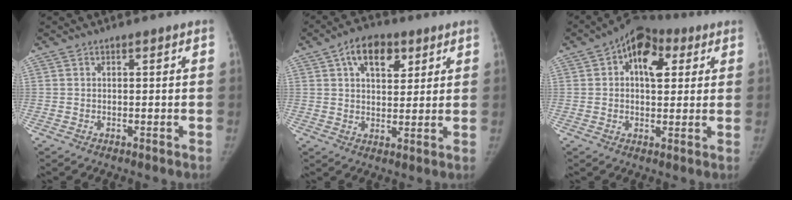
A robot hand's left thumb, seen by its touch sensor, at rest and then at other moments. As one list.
[{"total": 9.7, "force": [4.4, 5.8, 6.4], "torque": [-0.073, -0.008, 0.066]}, {"total": 11.2, "force": [3.8, 7.0, 7.8], "torque": [-0.085, 0.011, 0.048]}]